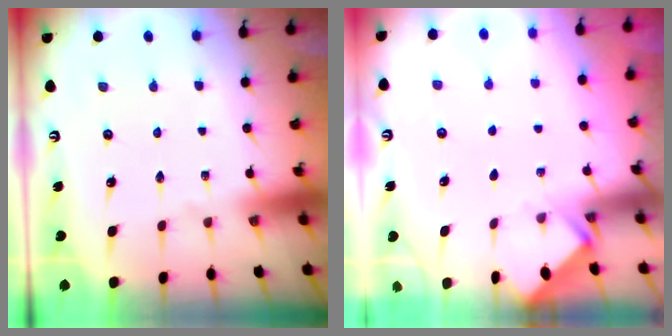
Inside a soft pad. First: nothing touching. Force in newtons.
{"total": 2.5, "press": 2.4, "slide": 0.4}